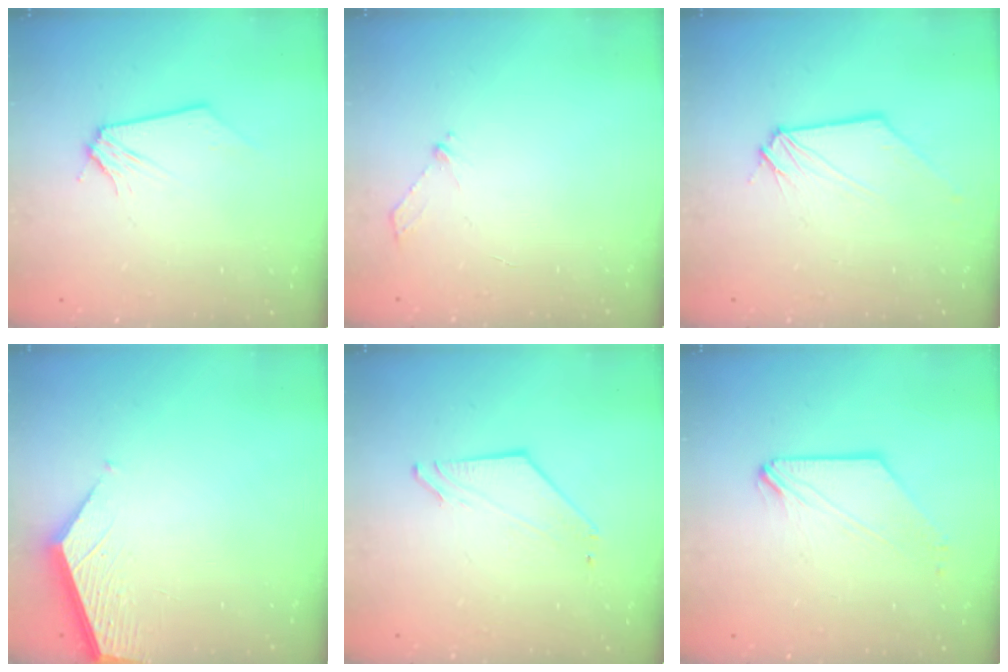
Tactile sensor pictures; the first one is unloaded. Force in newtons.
{"total": 3.0, "press": 2.9, "slide": 0.4}
{"total": 0.7, "press": 0.7, "slide": 0.1}
{"total": 3.5, "press": 3.5, "slide": 0.4}
{"total": 4.1, "press": 4.1, "slide": 0.3}
{"total": 0.0}